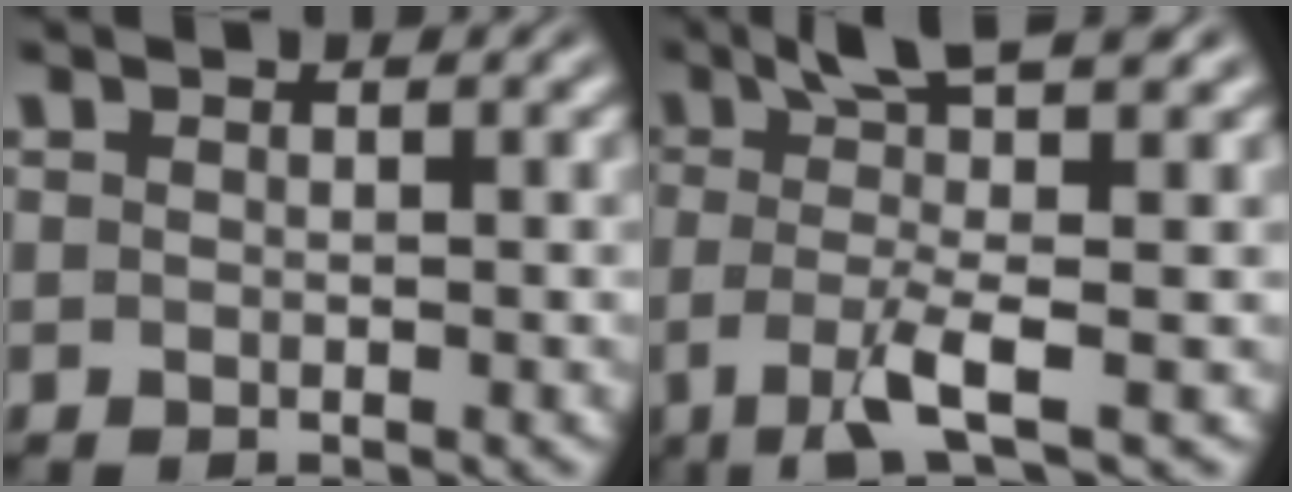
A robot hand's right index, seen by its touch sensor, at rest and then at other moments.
{"total": 5.7, "force": [0.8, 0.8, 5.6], "torque": [-0.112, -0.016, 0.019]}